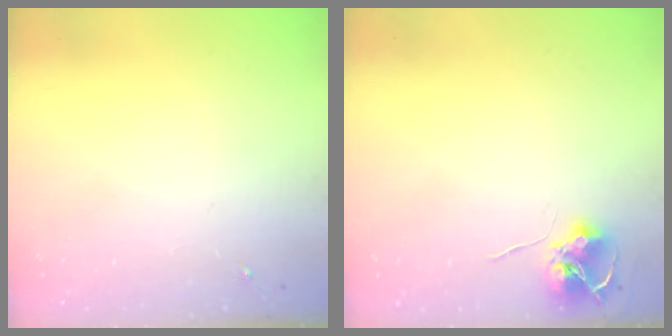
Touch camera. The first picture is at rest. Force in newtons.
{"total": 7.9, "press": 7.9, "slide": 0.4}